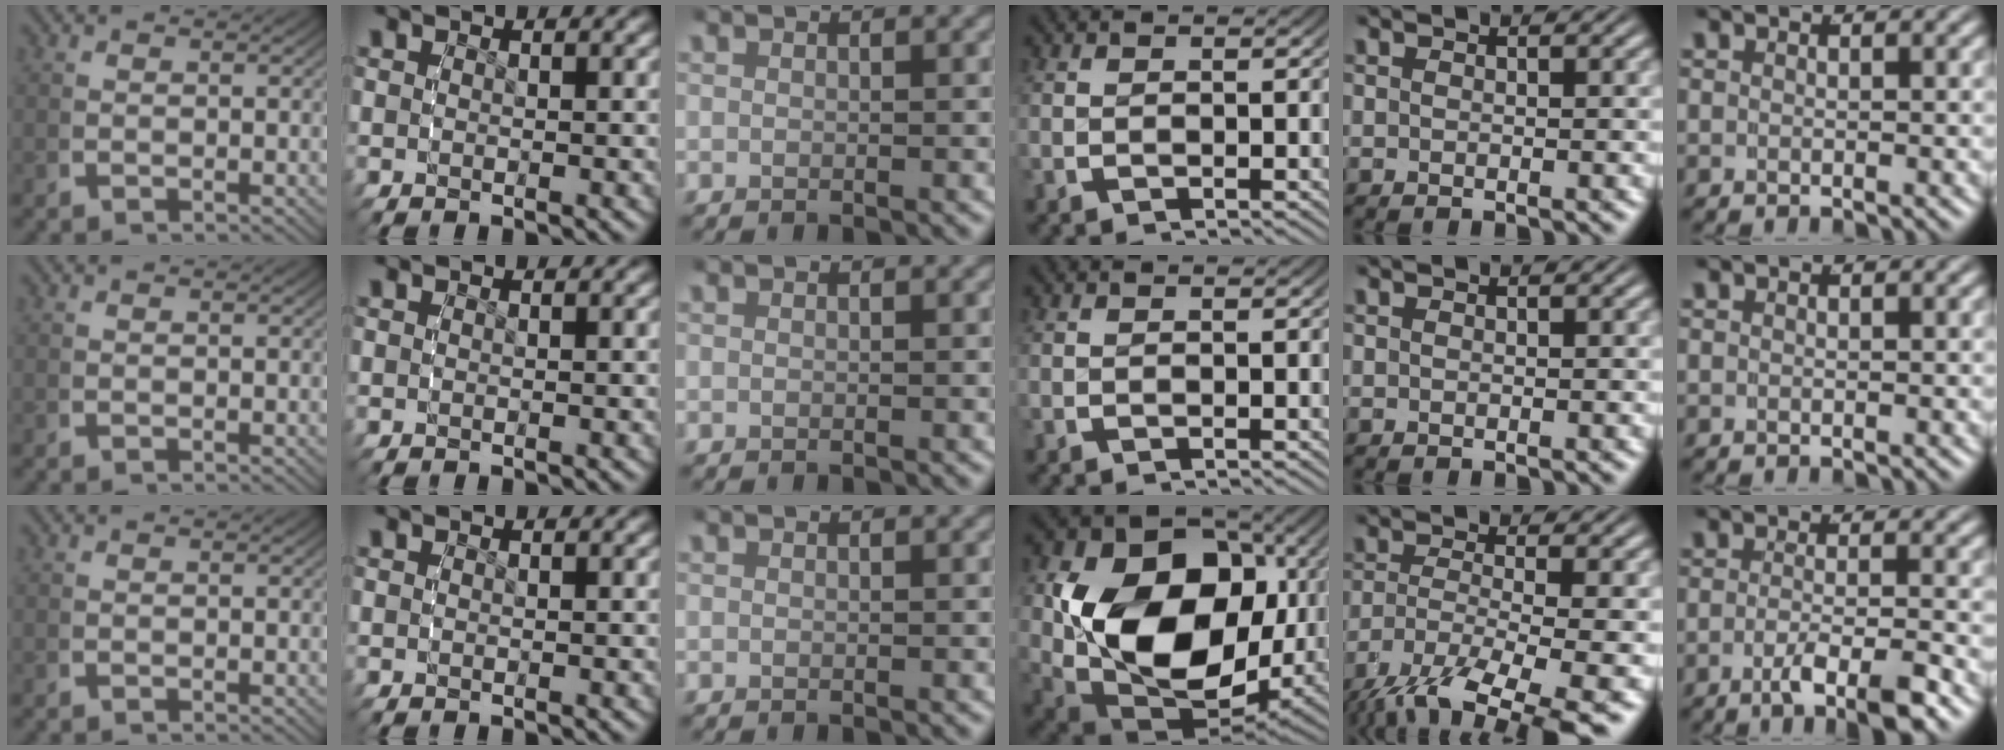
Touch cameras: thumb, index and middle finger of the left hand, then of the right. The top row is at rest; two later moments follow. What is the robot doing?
{"motion": "grasp_and_lifting", "object": "ethernet cable"}